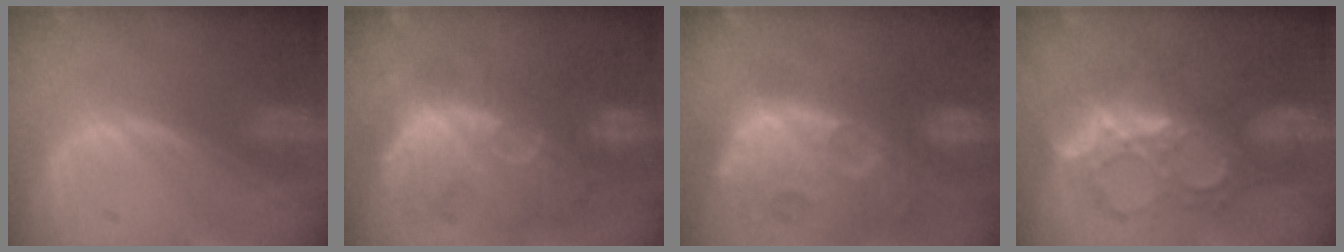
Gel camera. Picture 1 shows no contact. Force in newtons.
{"total": 11.2, "press": 10.7, "slide": 3.4}
{"total": 14.1, "press": 12.4, "slide": 6.7}
{"total": 9.0, "press": 8.8, "slide": 1.8}